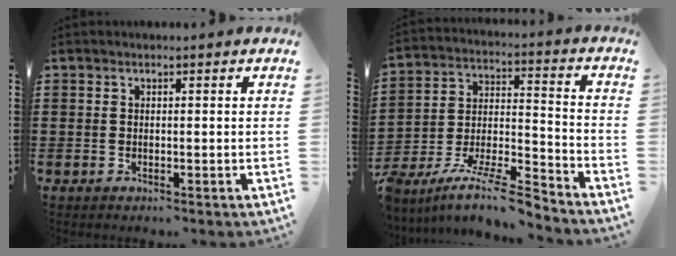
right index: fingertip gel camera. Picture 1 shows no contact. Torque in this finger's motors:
{"motor_torque": [0.49, -0.12, 0.73, 0.21]}